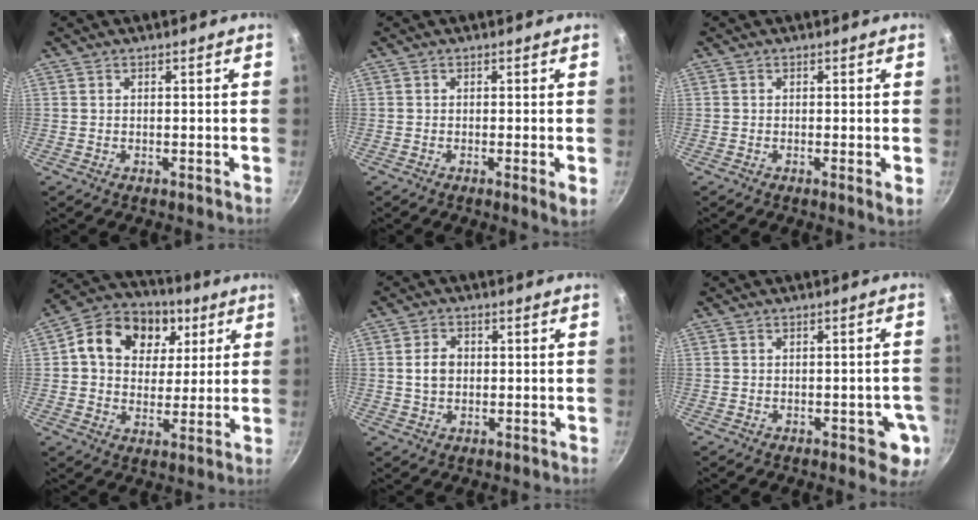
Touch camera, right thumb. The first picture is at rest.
{"total": 2.4, "force": [-0.4, 0.2, 2.4], "torque": [-0.040, -0.009, -0.008]}
{"total": 1.6, "force": [-0.1, 0.1, 1.6], "torque": [-0.026, -0.007, -0.006]}
{"total": 16.6, "force": [5.1, 13.0, 9.0], "torque": [-0.136, 0.007, 0.068]}
{"total": 4.3, "force": [0.3, 3.3, 2.8], "torque": [-0.039, 0.006, 0.002]}
{"total": 6.0, "force": [-1.9, 3.0, 4.8], "torque": [-0.026, 0.009, -0.021]}